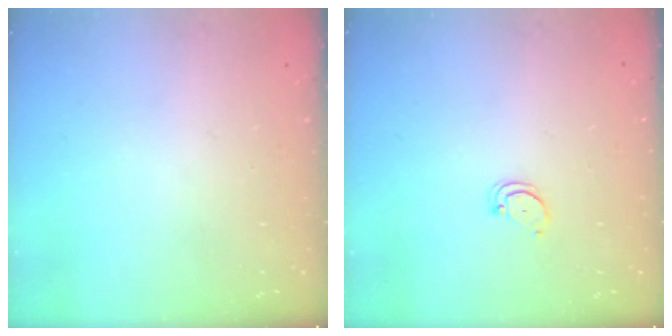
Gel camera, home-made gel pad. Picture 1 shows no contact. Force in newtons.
{"total": 2.5, "press": 2.5, "slide": 0.2}